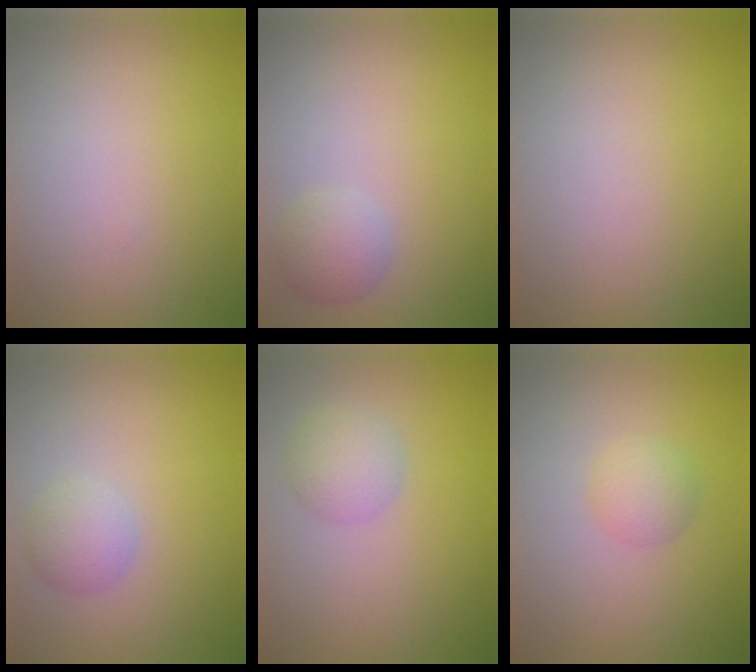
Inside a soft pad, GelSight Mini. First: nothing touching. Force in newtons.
{"total": 2.1, "press": 2.1, "slide": 0.0}
{"total": 0.0}
{"total": 2.1, "press": 2.1, "slide": 0.1}
{"total": 2.5, "press": 2.5, "slide": 0.0}
{"total": 1.8, "press": 1.8, "slide": 0.0}